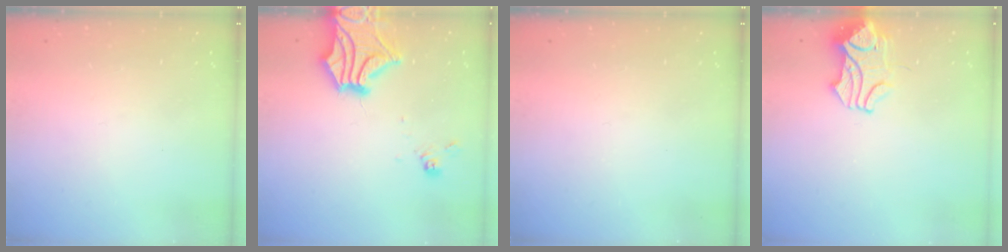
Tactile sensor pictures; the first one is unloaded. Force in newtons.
{"total": 4.8, "press": 4.2, "slide": 2.4}
{"total": 0.0}
{"total": 6.0, "press": 6.0, "slide": 0.5}